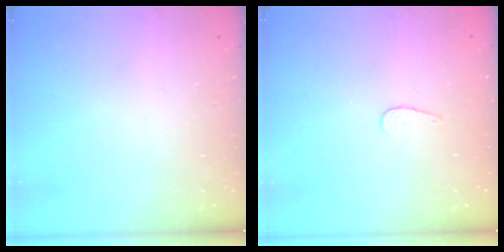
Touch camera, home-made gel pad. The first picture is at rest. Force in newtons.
{"total": 3.2, "press": 3.2, "slide": 0.3}